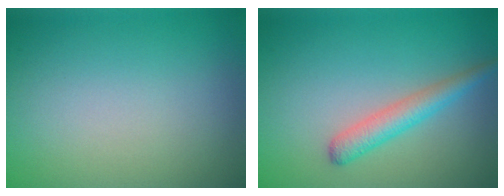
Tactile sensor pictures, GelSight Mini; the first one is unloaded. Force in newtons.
{"total": 2.7, "press": 2.7, "slide": 0.0}